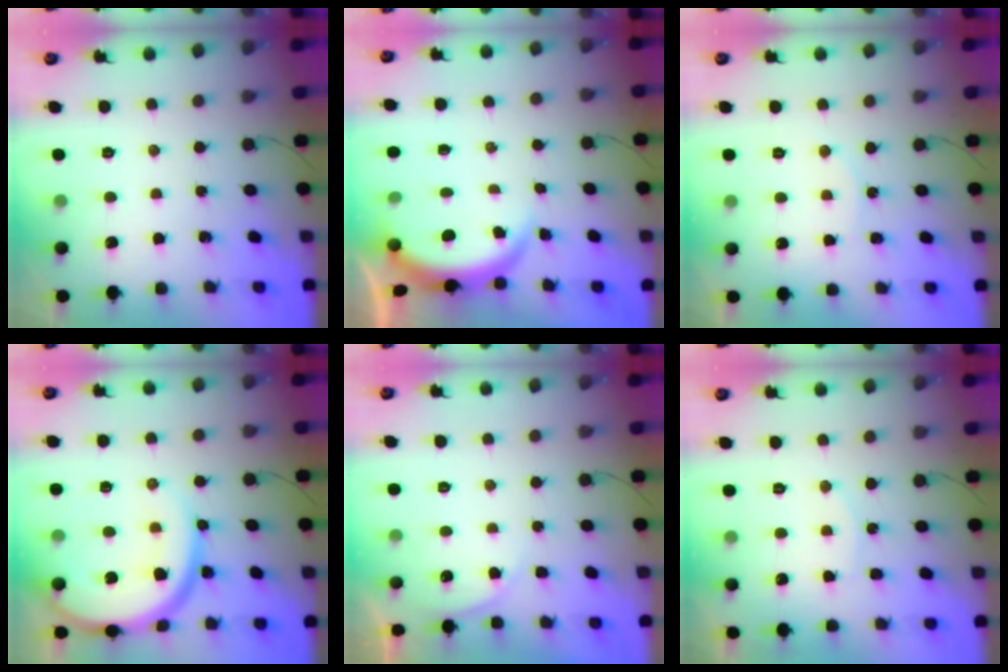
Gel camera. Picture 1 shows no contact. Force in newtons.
{"total": 3.7, "press": 3.7, "slide": 0.5}
{"total": 5.4, "press": 5.3, "slide": 0.7}
{"total": 16.3, "press": 16.2, "slide": 1.3}
{"total": 3.9, "press": 3.8, "slide": 0.5}
{"total": 7.3, "press": 7.3, "slide": 0.4}